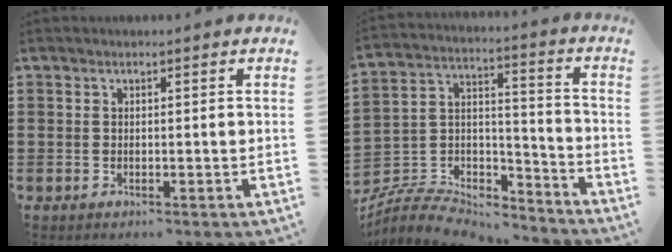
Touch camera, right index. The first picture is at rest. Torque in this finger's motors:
{"motor_torque": [-0.11, -0.01, -0.69, -0.21]}